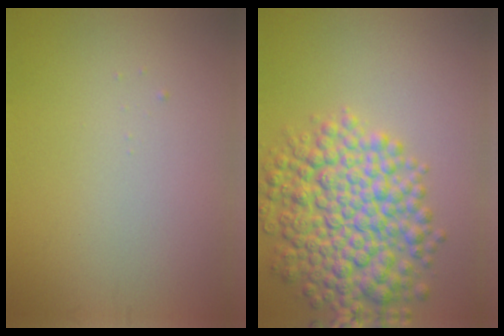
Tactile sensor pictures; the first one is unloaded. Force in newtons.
{"total": 8.7, "press": 8.7, "slide": 0.1}